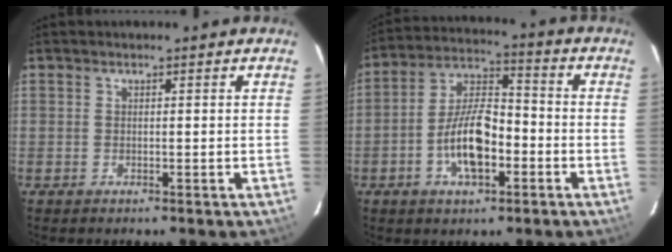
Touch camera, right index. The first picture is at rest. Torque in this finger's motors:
{"motor_torque": [1.60, -0.25, 0.33, 0.08]}